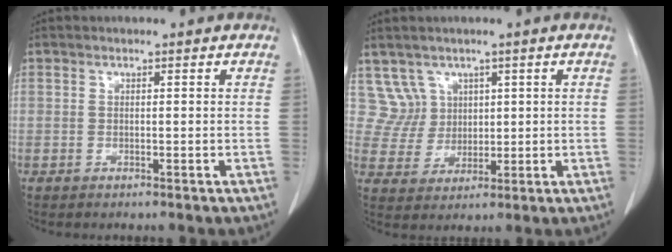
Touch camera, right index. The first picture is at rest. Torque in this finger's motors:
{"motor_torque": [-0.55, 0.50, -0.28, -0.07]}